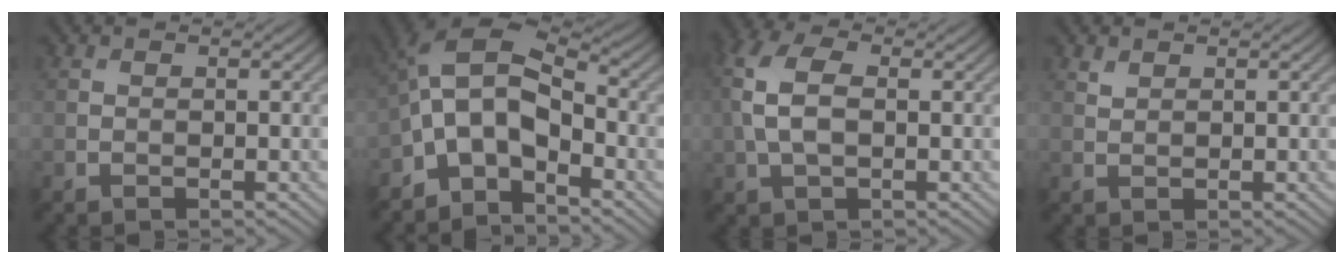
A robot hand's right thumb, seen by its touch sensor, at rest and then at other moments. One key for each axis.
{"total": 10.0, "fx": -4.1, "fy": 5.3, "fz": 7.4, "tx": -0.141, "ty": 0.009, "tz": -0.096}
{"total": 6.3, "fx": 0.4, "fy": 3.6, "fz": 5.2, "tx": -0.135, "ty": 0.012, "tz": 0.000}
{"total": 1.1, "fx": 0.9, "fy": 0.5, "fz": 0.4, "tx": -0.013, "ty": -0.002, "tz": 0.021}